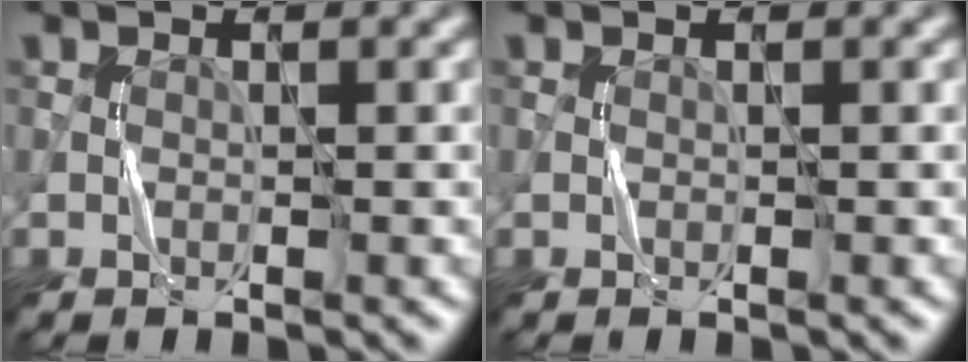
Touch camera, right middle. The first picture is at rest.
{"total": 0.0}